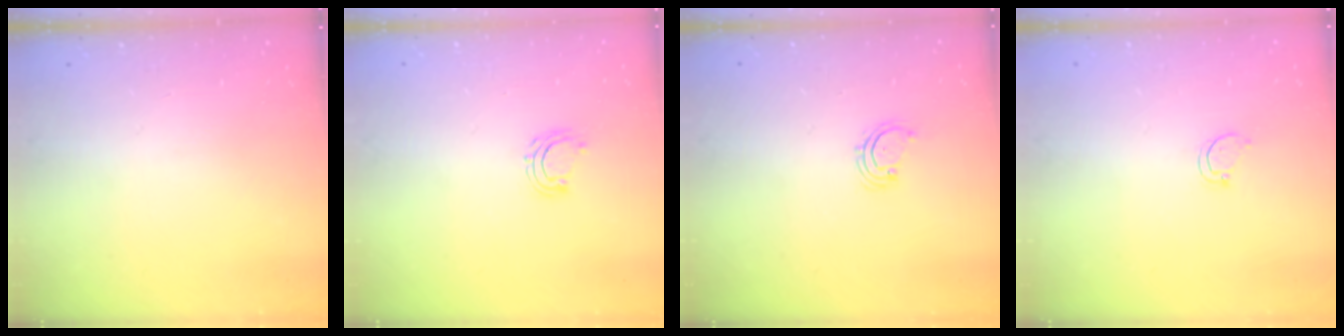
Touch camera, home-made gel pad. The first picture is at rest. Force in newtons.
{"total": 6.0, "press": 5.8, "slide": 1.3}
{"total": 2.3, "press": 2.3, "slide": 0.5}
{"total": 2.6, "press": 2.6, "slide": 0.3}